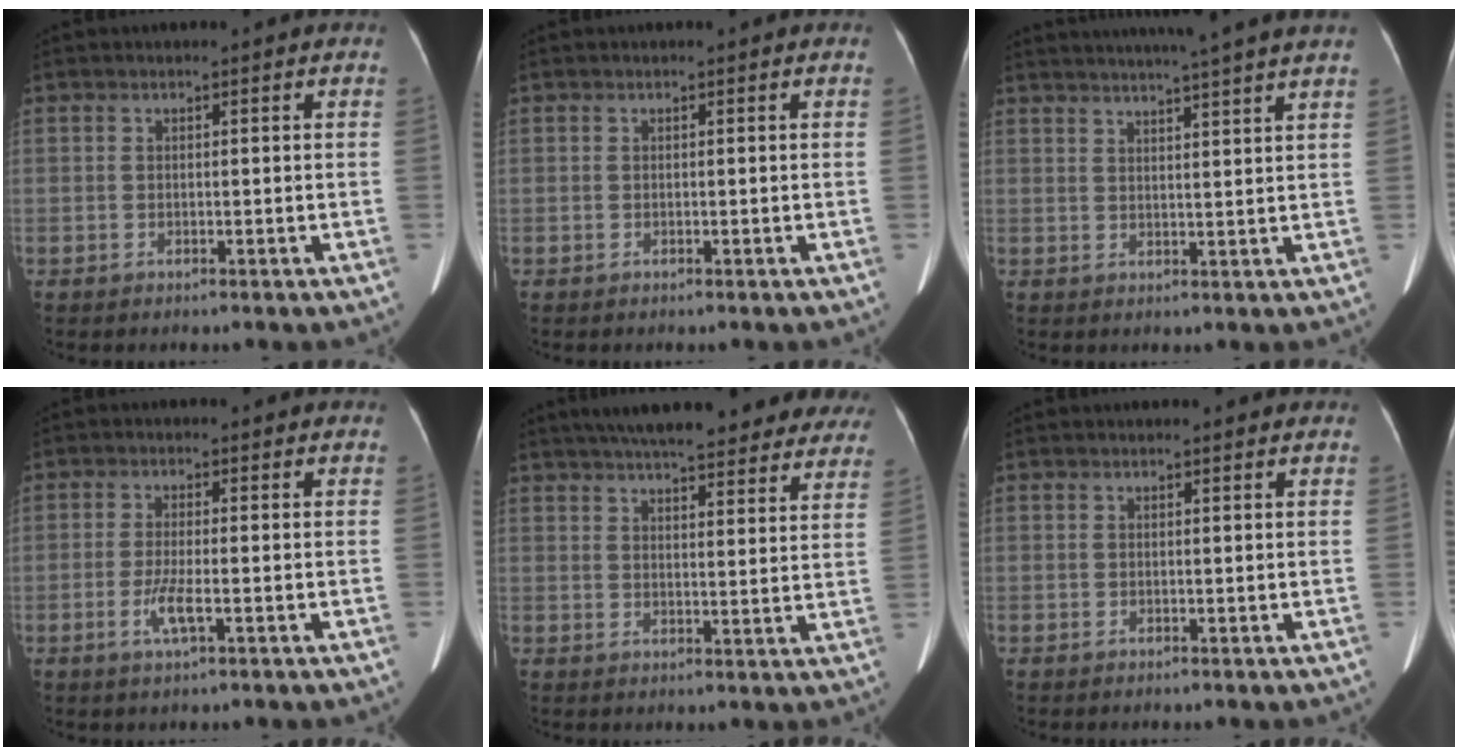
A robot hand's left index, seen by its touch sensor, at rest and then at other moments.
{"total": 0.0}
{"total": 14.0, "force": [12.4, -1.4, 6.4], "torque": [-0.107, 0.000, 0.156]}
{"total": 3.6, "force": [-1.2, 0.4, 3.3], "torque": [-0.071, -0.005, -0.023]}
{"total": 25.7, "force": [22.1, 5.6, 11.9], "torque": [-0.180, 0.004, 0.265]}
{"total": 1.8, "force": [1.6, 0.7, 0.6], "torque": [-0.013, 0.018, 0.012]}